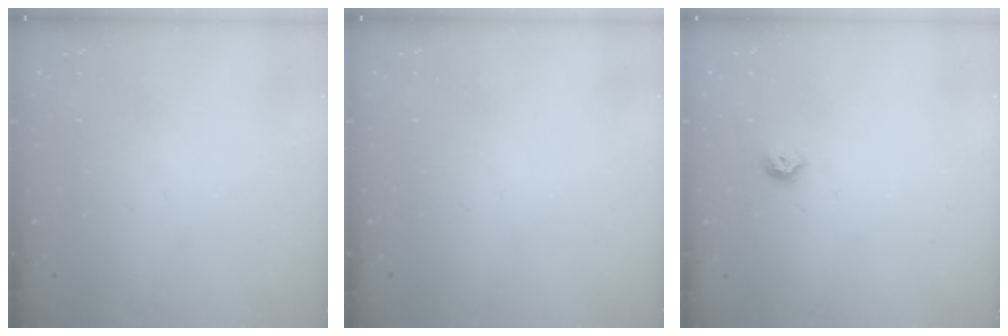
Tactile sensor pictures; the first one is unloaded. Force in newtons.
{"total": 0.0}
{"total": 4.9, "press": 4.8, "slide": 0.9}